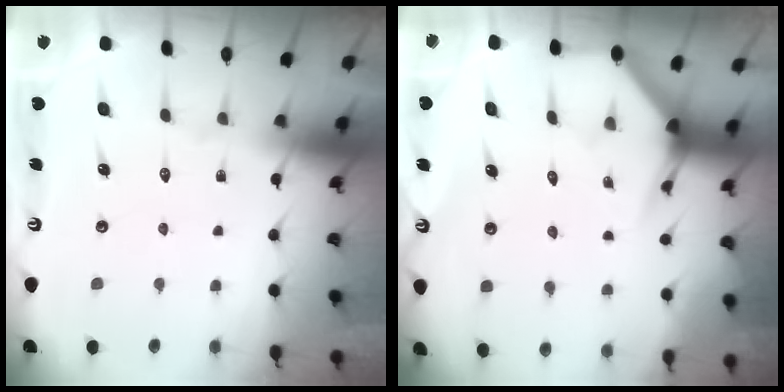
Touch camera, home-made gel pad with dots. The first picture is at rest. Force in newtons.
{"total": 4.0, "press": 4.0, "slide": 0.2}